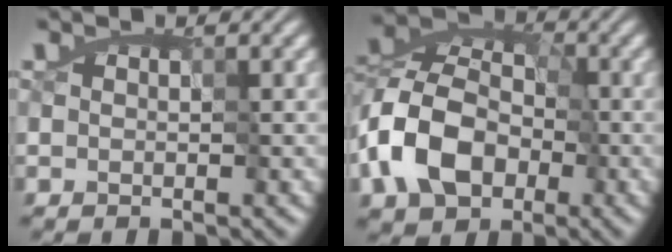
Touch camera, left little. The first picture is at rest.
{"total": 8.3, "force": [-4.5, 5.5, 4.3], "torque": [-0.085, 0.009, -0.098]}